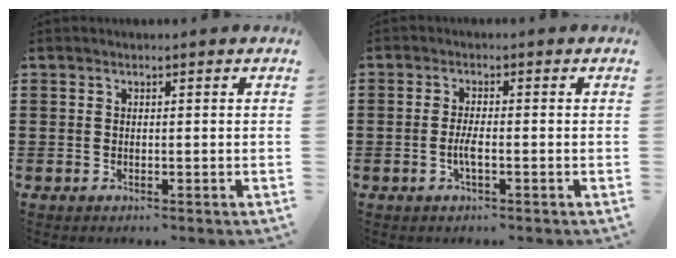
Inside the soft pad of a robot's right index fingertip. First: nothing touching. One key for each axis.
{"total": 2.7, "fx": -0.9, "fy": 0.5, "fz": 2.5, "tx": -0.058, "ty": -0.003, "tz": -0.021}